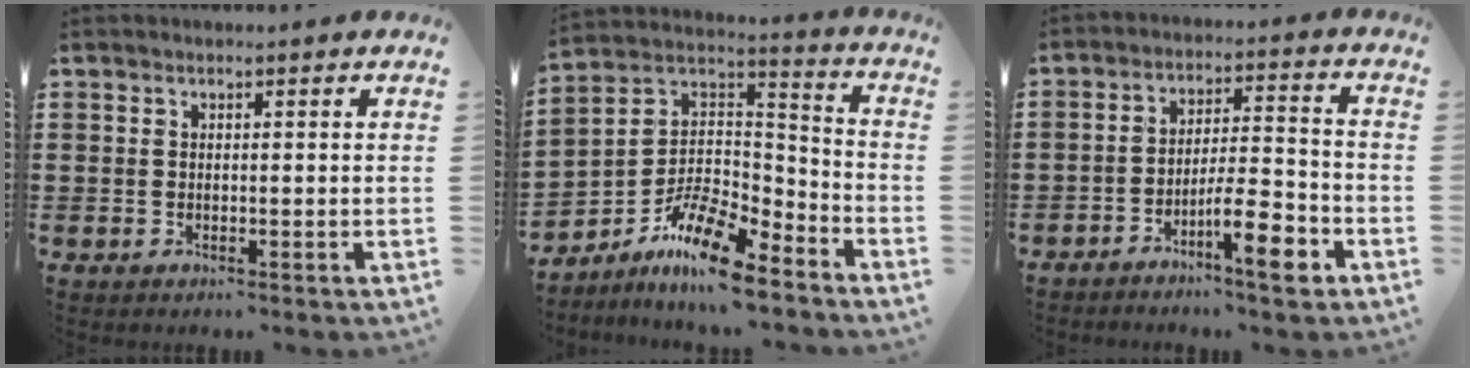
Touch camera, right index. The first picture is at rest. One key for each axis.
{"total": 10.9, "fx": -8.1, "fy": 3.1, "fz": 6.6, "tx": -0.139, "ty": 0.018, "tz": -0.161}
{"total": 9.6, "fx": -5.5, "fy": 2.1, "fz": 7.5, "tx": -0.125, "ty": 0.011, "tz": -0.095}